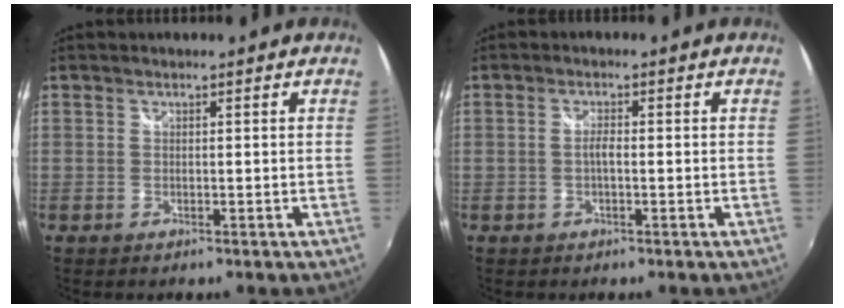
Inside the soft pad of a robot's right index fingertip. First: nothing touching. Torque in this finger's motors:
{"motor_torque": [0.43, 0.05, 0.16, 0.04]}